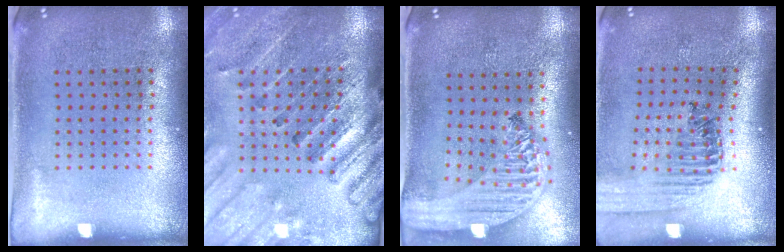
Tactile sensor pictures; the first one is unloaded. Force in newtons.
{"total": 2.8, "press": 2.7, "slide": 0.6}
{"total": 2.8, "press": 2.3, "slide": 1.6}
{"total": 1.3, "press": 1.3, "slide": 0.1}